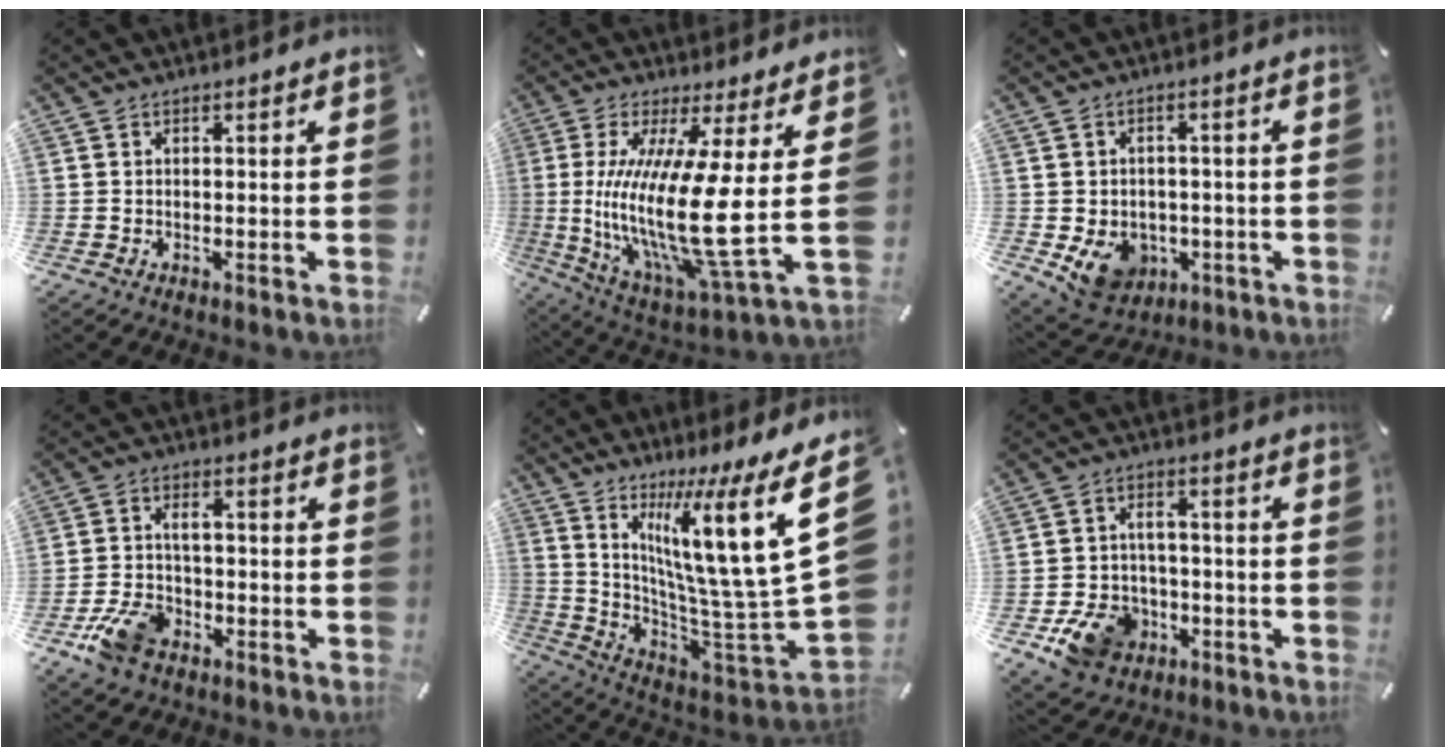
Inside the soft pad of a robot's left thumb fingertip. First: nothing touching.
{"total": 21.7, "force": [1.1, 4.2, 21.3], "torque": [-0.446, -0.051, 0.016]}
{"total": 8.7, "force": [-2.6, 7.2, 4.1], "torque": [-0.076, 0.010, -0.047]}
{"total": 9.3, "force": [-3.9, 6.1, 5.8], "torque": [-0.121, 0.021, -0.070]}
{"total": 23.3, "force": [9.5, 4.1, 20.9], "torque": [-0.341, -0.099, 0.143]}
{"total": 11.3, "force": [-5.2, 8.7, 5.1], "torque": [-0.097, 0.041, -0.088]}